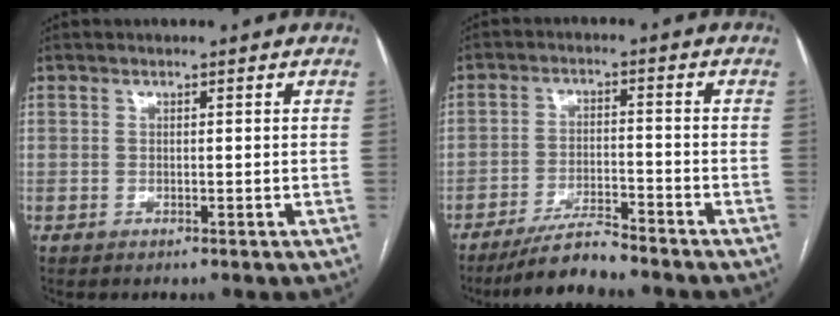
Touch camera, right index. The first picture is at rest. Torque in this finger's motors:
{"motor_torque": [-0.03, -0.01, 0.11, 0.00]}